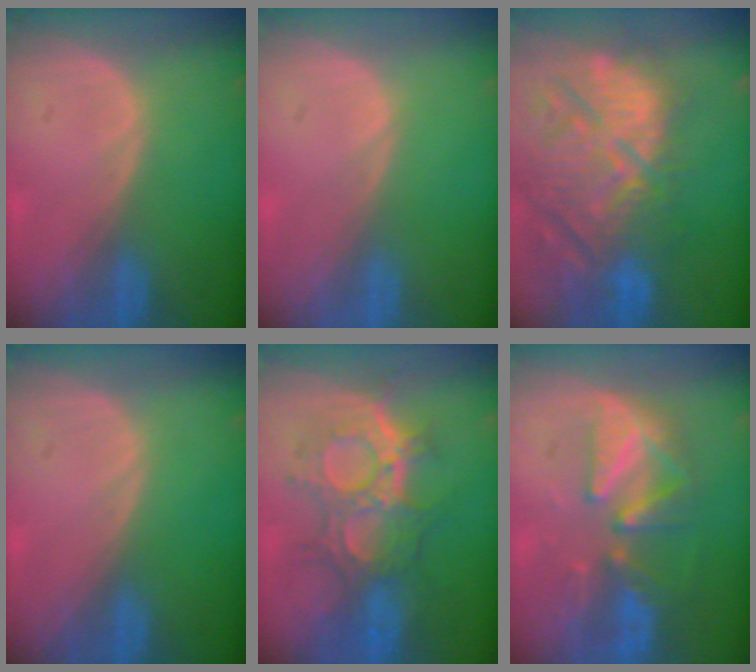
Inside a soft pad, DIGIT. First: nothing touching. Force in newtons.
{"total": 0.0}
{"total": 14.9, "press": 12.9, "slide": 7.4}
{"total": 0.0}
{"total": 9.4, "press": 9.4, "slide": 1.1}
{"total": 8.6, "press": 8.1, "slide": 2.7}